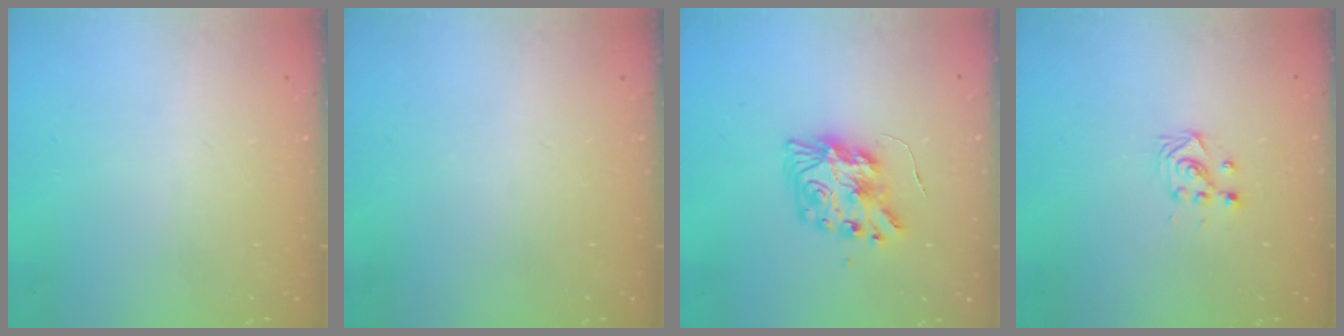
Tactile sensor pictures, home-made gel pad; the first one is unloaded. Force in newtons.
{"total": 0.0}
{"total": 9.8, "press": 9.8, "slide": 0.9}
{"total": 2.9, "press": 2.9, "slide": 0.4}